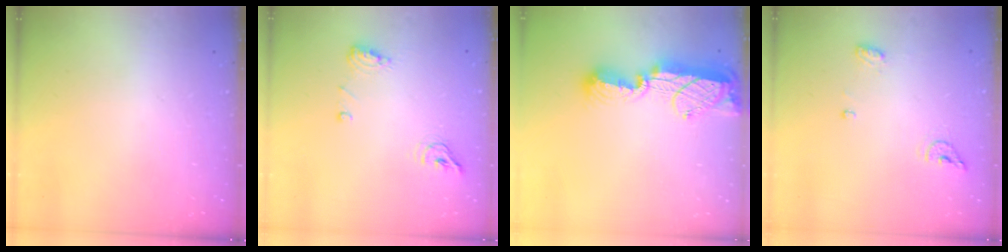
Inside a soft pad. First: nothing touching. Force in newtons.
{"total": 8.2, "press": 8.1, "slide": 1.5}
{"total": 12.4, "press": 12.3, "slide": 1.2}
{"total": 6.6, "press": 6.5, "slide": 1.0}